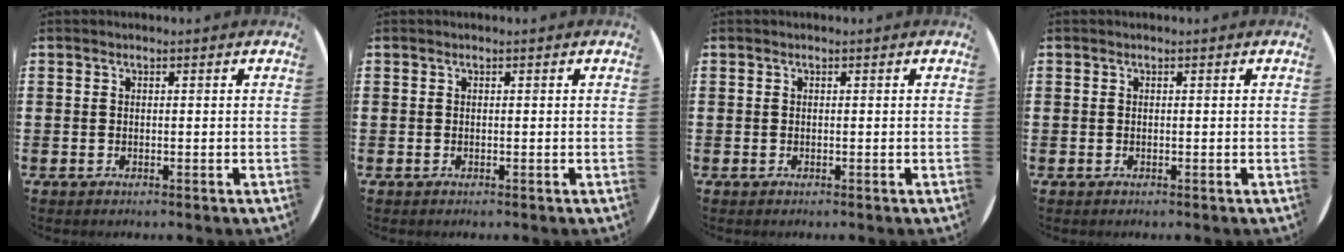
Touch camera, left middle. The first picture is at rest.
{"total": 0.0}
{"total": 0.0}
{"total": 0.0}